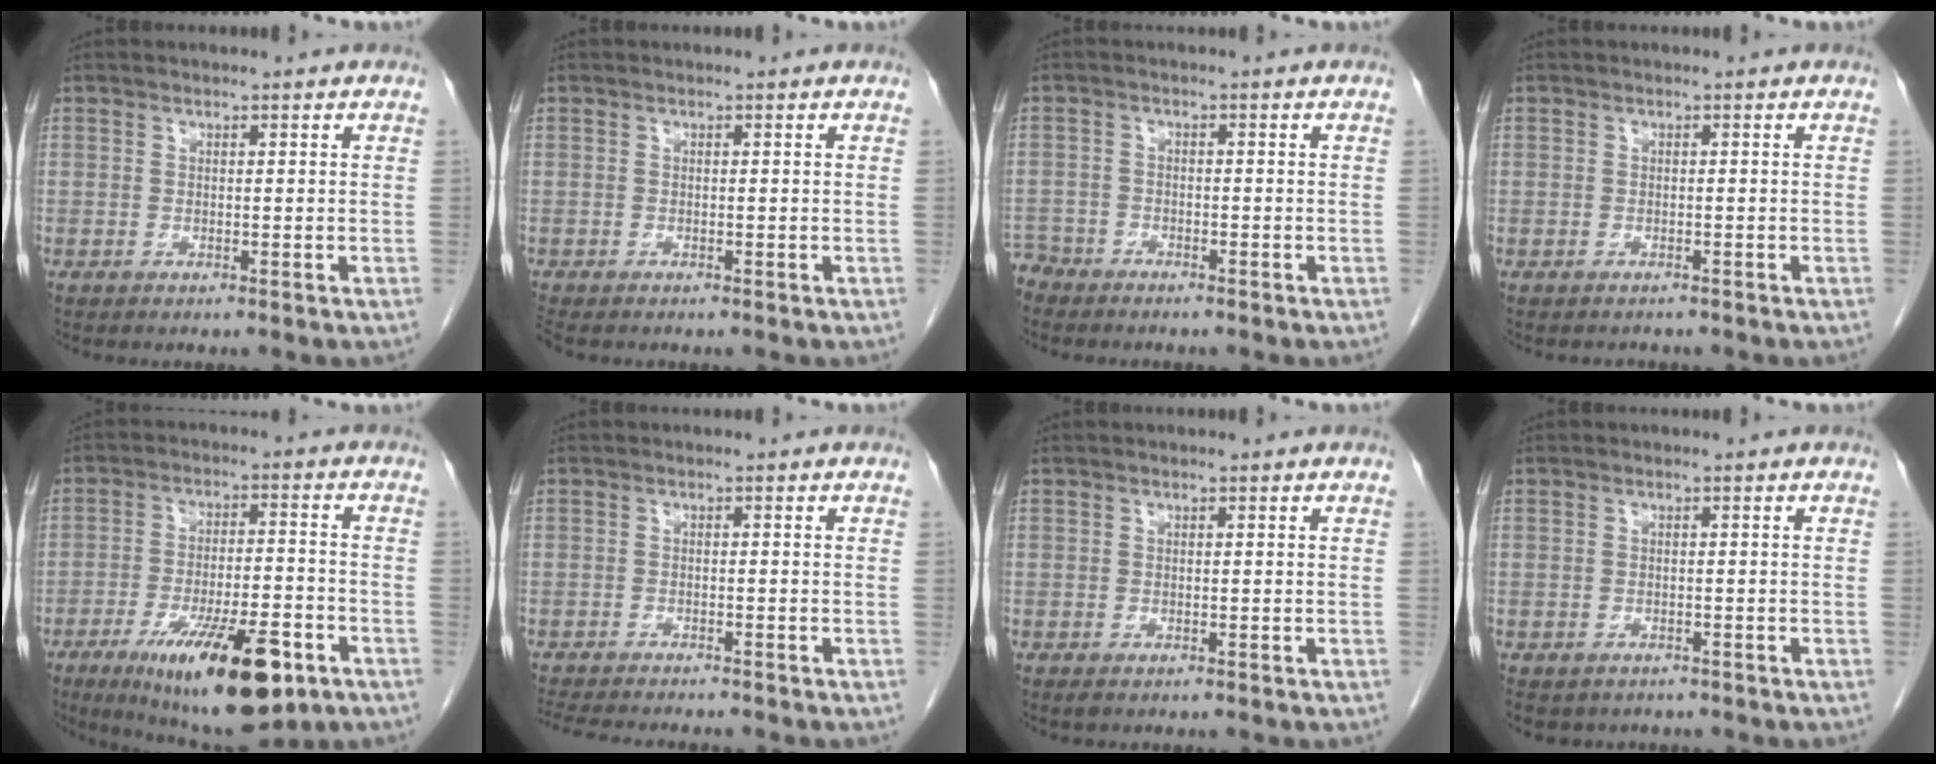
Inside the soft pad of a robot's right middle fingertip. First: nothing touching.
{"total": 1.0, "force": [-0.9, 0.2, 0.3], "torque": [-0.013, -0.004, -0.016]}
{"total": 3.9, "force": [-3.6, 1.5, -0.2], "torque": [0.004, -0.003, -0.070]}
{"total": 1.1, "force": [-1.0, 0.5, -0.2], "torque": [-0.010, -0.002, -0.015]}
{"total": 17.1, "force": [-9.3, 4.1, 13.8], "torque": [-0.203, -0.021, -0.139]}
{"total": 10.0, "force": [-9.1, 1.2, 4.0], "torque": [-0.064, -0.015, -0.128]}
{"total": 0.6, "force": [-0.4, 0.3, 0.4], "torque": [-0.009, -0.001, -0.004]}
{"total": 4.7, "force": [-3.8, 2.6, 1.0], "torque": [-0.013, 0.000, -0.047]}